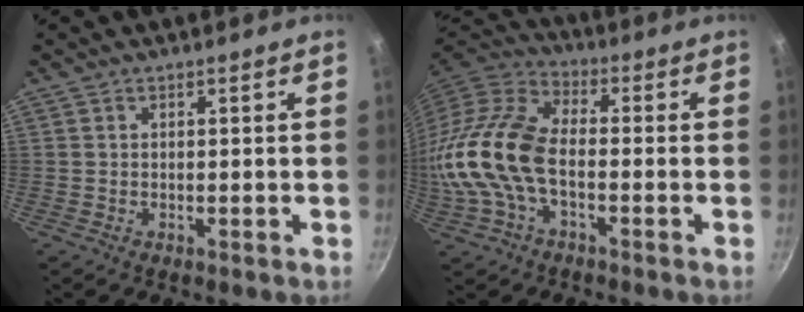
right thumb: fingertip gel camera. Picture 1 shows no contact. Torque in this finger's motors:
{"motor_torque": [-0.04, 1.73, 2.12, -0.64, 0.68]}